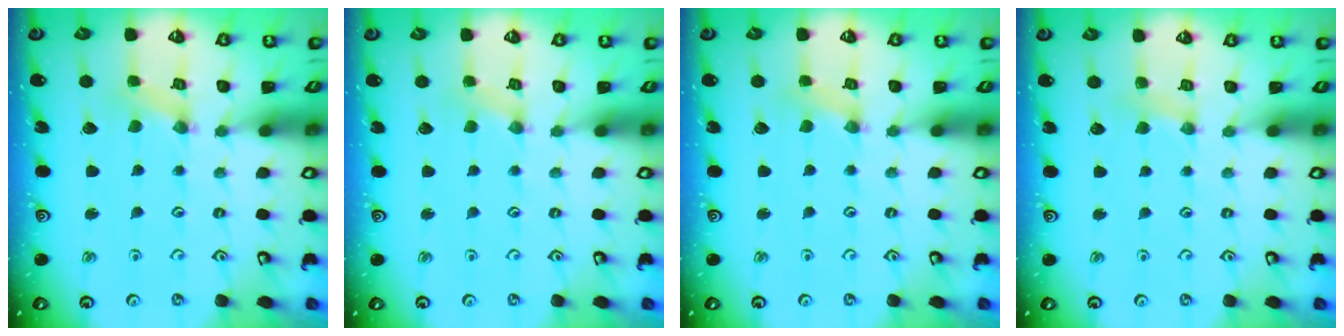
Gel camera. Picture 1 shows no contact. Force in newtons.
{"total": 0.0}
{"total": 1.0, "press": 1.0, "slide": 0.2}
{"total": 3.2, "press": 3.2, "slide": 0.5}